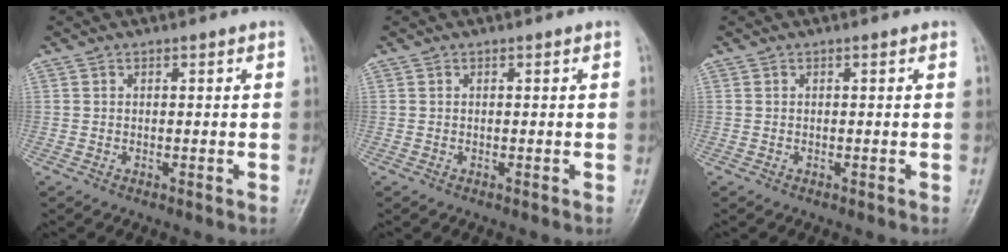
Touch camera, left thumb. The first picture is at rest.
{"total": 0.0}
{"total": 0.0}